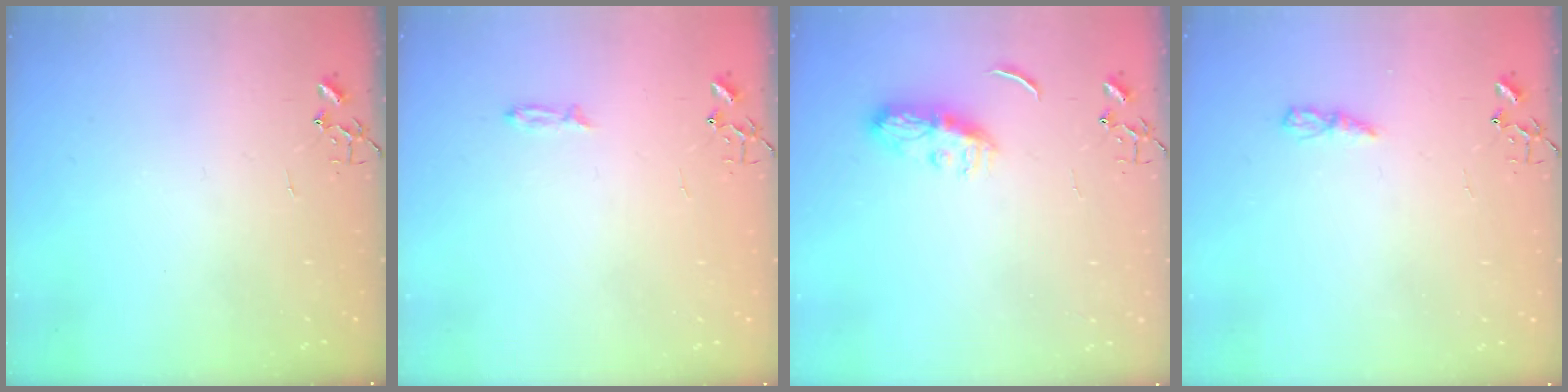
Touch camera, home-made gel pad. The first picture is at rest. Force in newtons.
{"total": 3.4, "press": 3.4, "slide": 0.4}
{"total": 8.6, "press": 8.6, "slide": 0.1}
{"total": 4.6, "press": 4.6, "slide": 0.5}